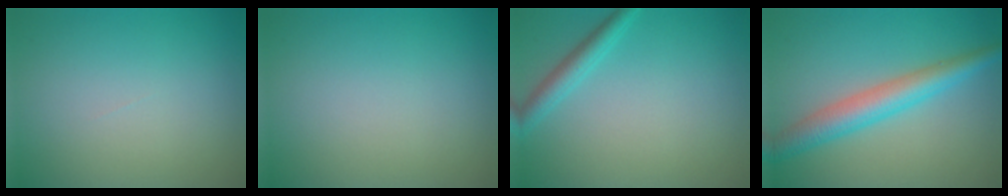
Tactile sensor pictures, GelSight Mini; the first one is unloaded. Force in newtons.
{"total": 0.0}
{"total": 2.4, "press": 2.4, "slide": 0.1}
{"total": 4.7, "press": 4.7, "slide": 0.0}